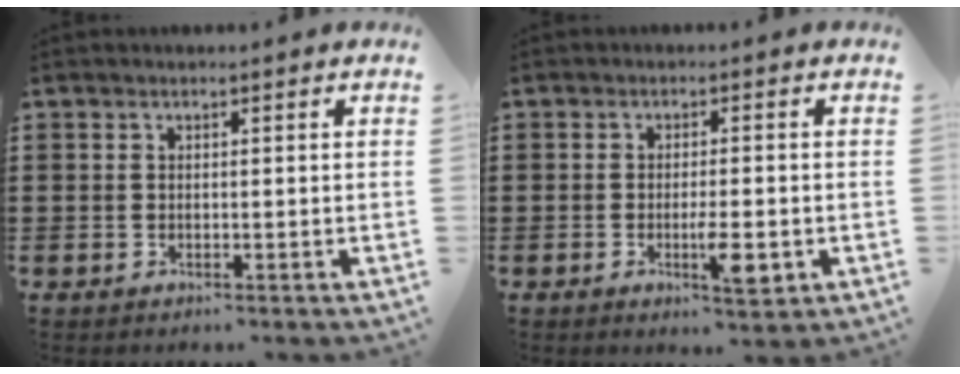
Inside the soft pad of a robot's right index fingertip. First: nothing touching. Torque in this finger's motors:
{"motor_torque": [1.55, 0.59, 0.50, 0.11]}